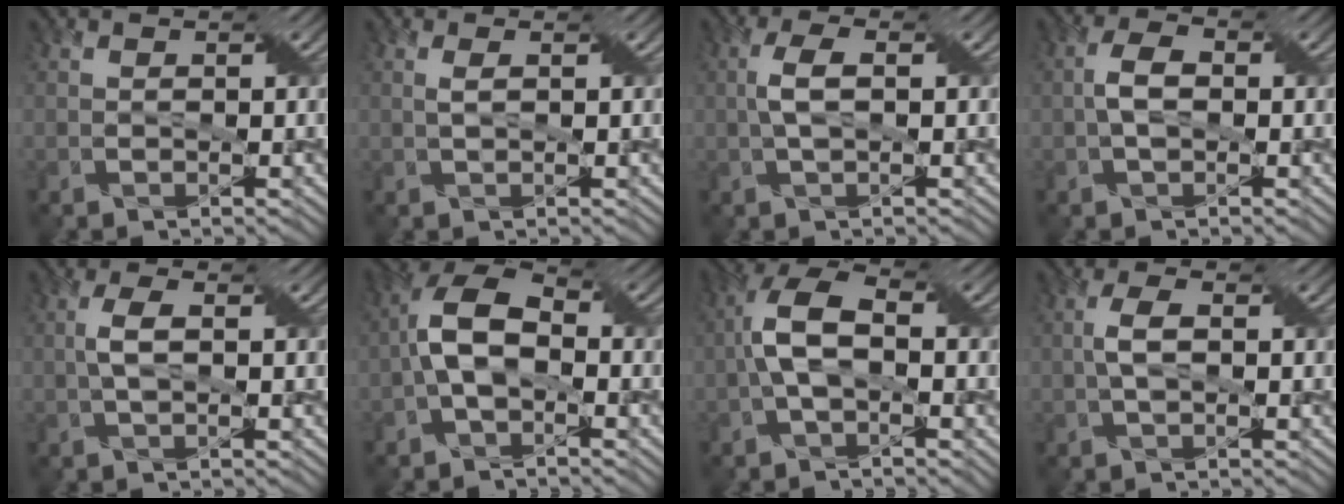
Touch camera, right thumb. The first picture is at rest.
{"total": 1.1, "force": [0.3, 0.1, 1.0], "torque": [-0.026, 0.005, 0.004]}
{"total": 3.2, "force": [0.1, 1.1, 3.0], "torque": [-0.071, 0.009, 0.001]}
{"total": 3.3, "force": [-0.3, 1.9, 2.7], "torque": [-0.060, 0.005, -0.008]}
{"total": 2.9, "force": [0.1, 1.0, 2.7], "torque": [-0.064, 0.008, 0.001]}
{"total": 7.4, "force": [-1.1, 4.2, 6.0], "torque": [-0.127, 0.020, -0.031]}
{"total": 7.1, "force": [-0.7, 3.3, 6.3], "torque": [-0.141, 0.017, -0.017]}
{"total": 2.9, "force": [0.0, 1.2, 2.7], "torque": [-0.061, 0.008, -0.002]}